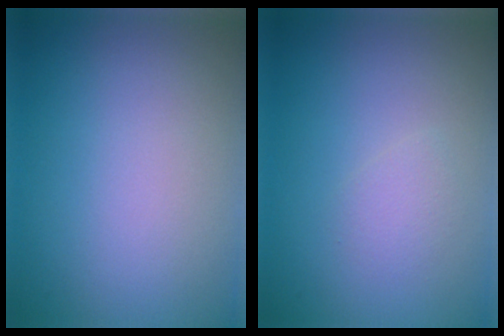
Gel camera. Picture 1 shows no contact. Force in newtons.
{"total": 1.1, "press": 1.1, "slide": 0.0}